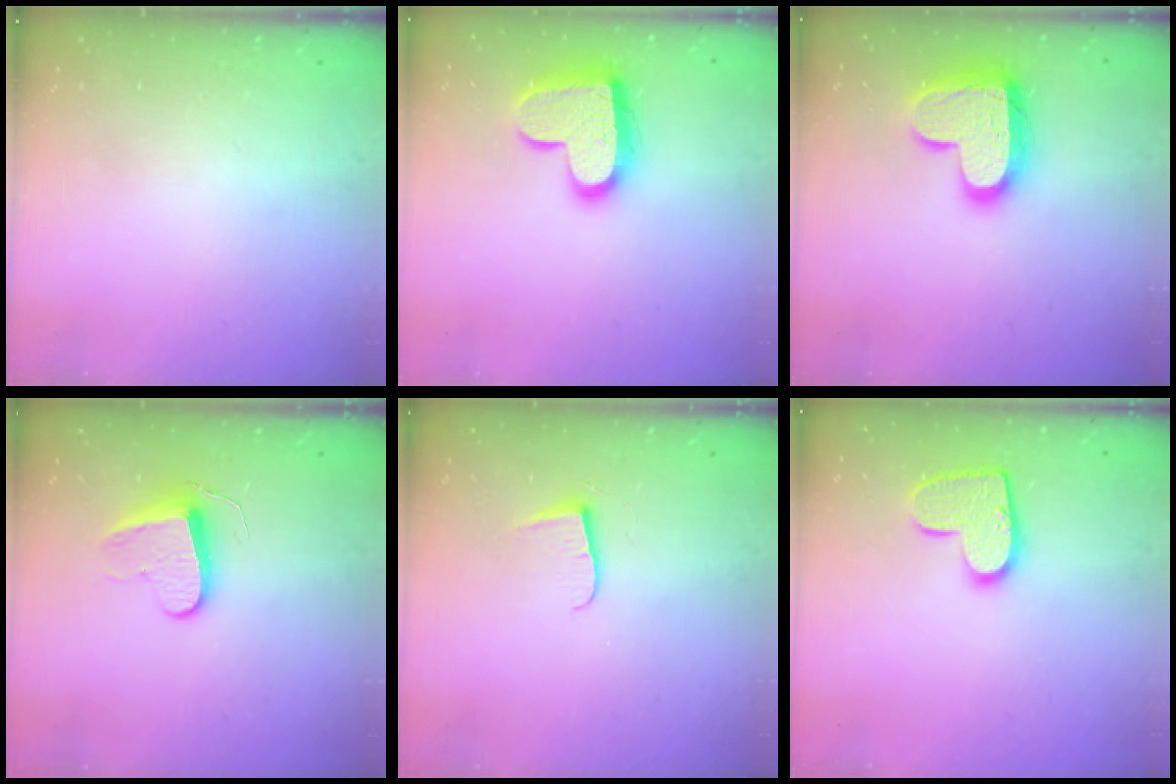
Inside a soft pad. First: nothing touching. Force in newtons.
{"total": 17.6, "press": 17.5, "slide": 1.3}
{"total": 17.1, "press": 17.0, "slide": 1.1}
{"total": 9.4, "press": 9.3, "slide": 0.9}
{"total": 6.2, "press": 6.2, "slide": 0.5}
{"total": 12.9, "press": 12.9, "slide": 0.8}